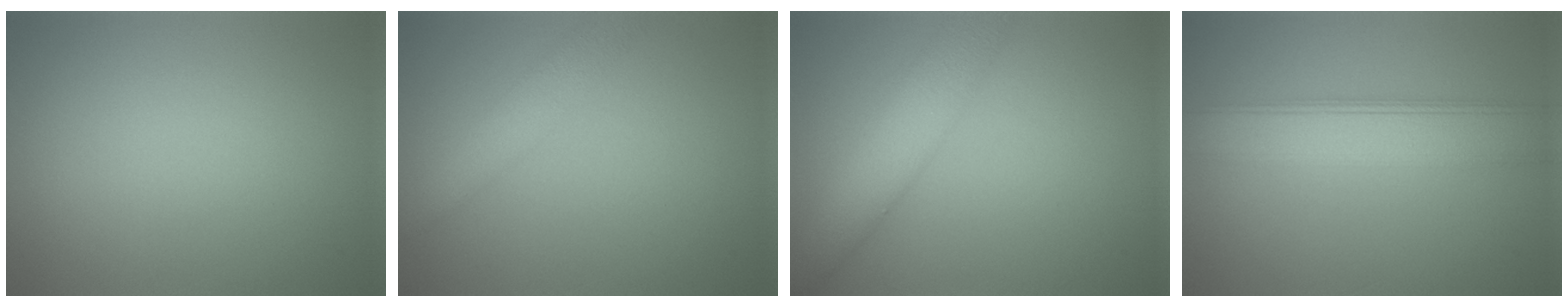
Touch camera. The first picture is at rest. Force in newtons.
{"total": 2.9, "press": 2.9, "slide": 0.1}
{"total": 4.9, "press": 4.9, "slide": 0.3}
{"total": 6.3, "press": 6.3, "slide": 0.2}